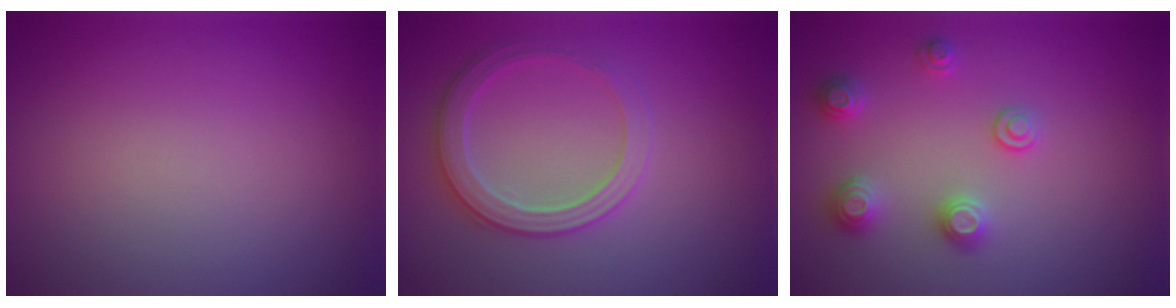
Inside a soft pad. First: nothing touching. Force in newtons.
{"total": 3.3, "press": 3.2, "slide": 0.4}
{"total": 2.6, "press": 2.6, "slide": 0.1}